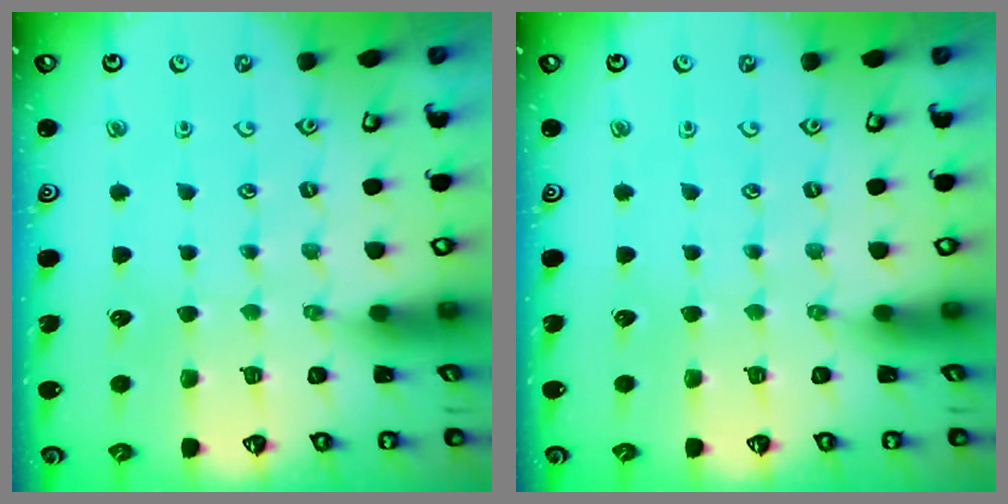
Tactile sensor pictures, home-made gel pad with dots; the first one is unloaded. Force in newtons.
{"total": 0.0}